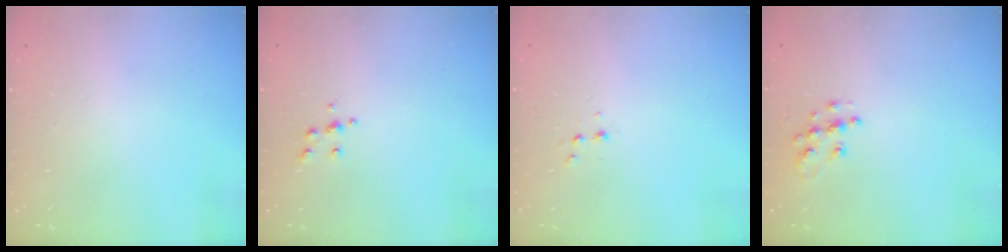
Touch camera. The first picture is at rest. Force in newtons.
{"total": 4.8, "press": 4.7, "slide": 0.6}
{"total": 3.1, "press": 3.0, "slide": 0.9}
{"total": 8.9, "press": 8.9, "slide": 0.5}